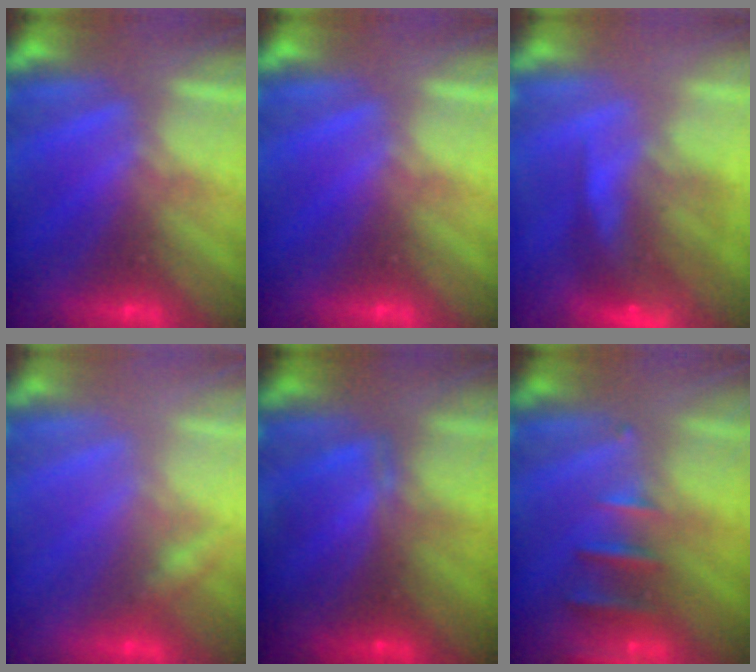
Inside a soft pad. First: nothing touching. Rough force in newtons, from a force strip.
{"total": 0.0}
{"total": 11.4}
{"total": 2.4}
{"total": 8.9}
{"total": 2.4}